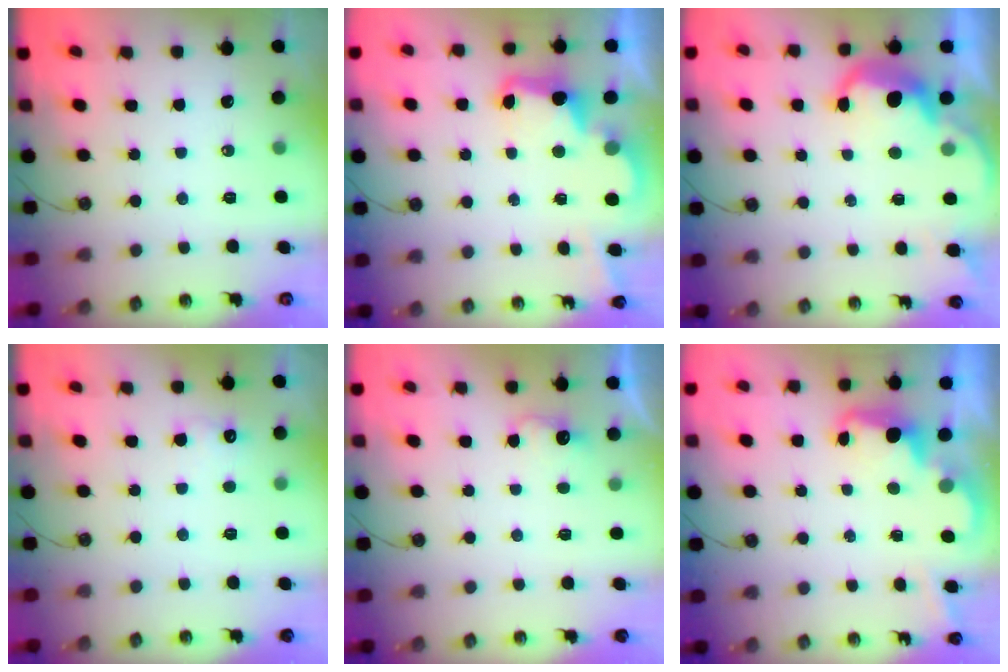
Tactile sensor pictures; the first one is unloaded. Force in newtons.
{"total": 3.7, "press": 3.7, "slide": 0.7}
{"total": 7.4, "press": 7.3, "slide": 0.6}
{"total": 5.7, "press": 5.5, "slide": 1.3}
{"total": 3.9, "press": 3.8, "slide": 0.9}
{"total": 2.3, "press": 2.2, "slide": 0.5}